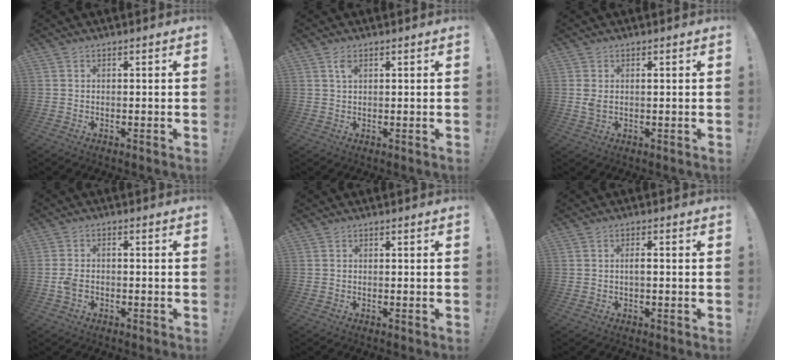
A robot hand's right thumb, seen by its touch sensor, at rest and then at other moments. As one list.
[{"total": 2.2, "force": [1.1, 1.0, 1.7], "torque": [-0.029, -0.002, 0.017]}, {"total": 1.9, "force": [0.6, 1.0, 1.5], "torque": [-0.031, 0.003, 0.009]}, {"total": 3.0, "force": [-1.6, 1.7, 1.9], "torque": [-0.042, 0.008, -0.030]}, {"total": 0.0}, {"total": 2.1, "force": [-0.6, 0.4, 2.0], "torque": [-0.041, 0.007, -0.011]}]